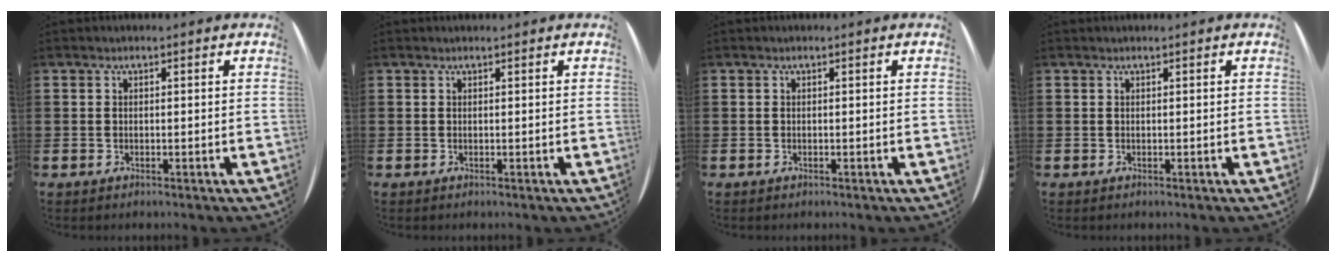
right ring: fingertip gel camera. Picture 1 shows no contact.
{"total": 0.0}
{"total": 0.0}
{"total": 0.0}